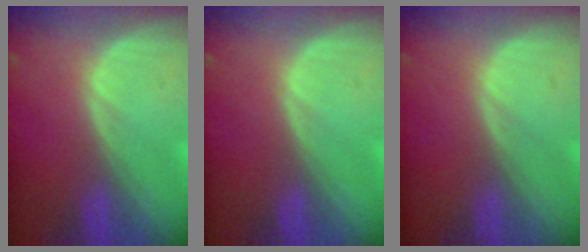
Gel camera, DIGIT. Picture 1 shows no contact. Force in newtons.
{"total": 0.0}
{"total": 0.0}